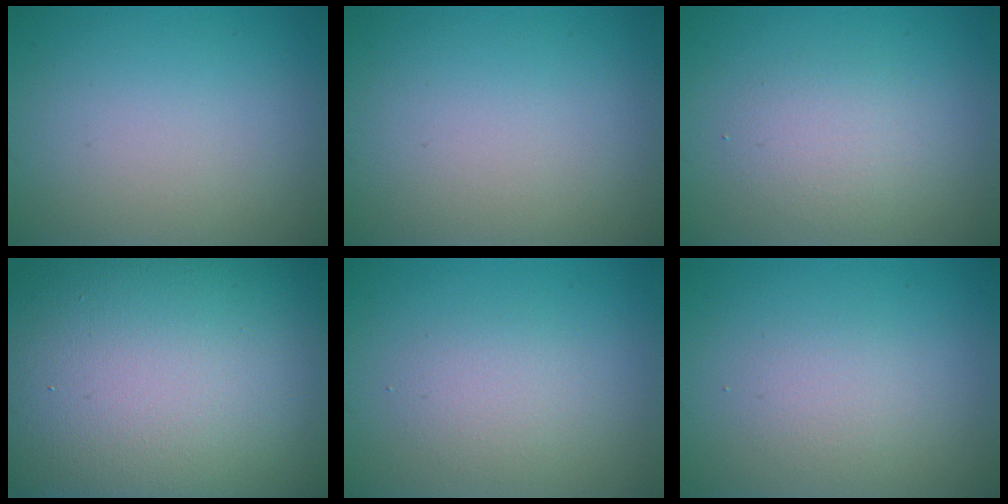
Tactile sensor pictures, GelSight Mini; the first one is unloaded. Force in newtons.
{"total": 0.0}
{"total": 2.2, "press": 2.2, "slide": 0.1}
{"total": 24.9, "press": 24.9, "slide": 0.8}
{"total": 2.1, "press": 2.1, "slide": 0.1}
{"total": 1.7, "press": 1.7, "slide": 0.2}